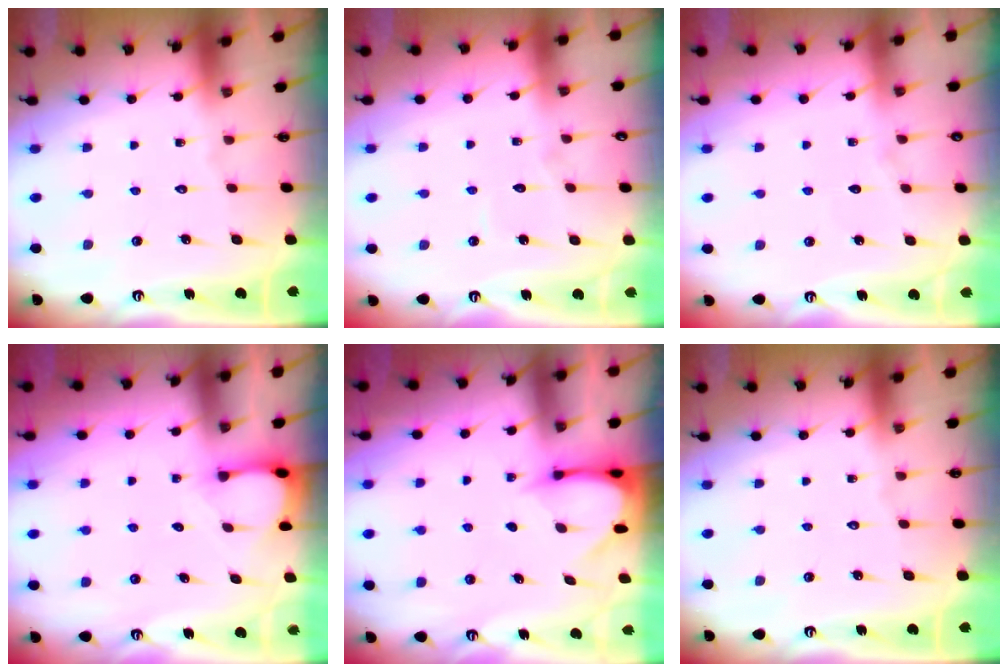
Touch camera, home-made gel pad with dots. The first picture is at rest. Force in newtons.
{"total": 2.7, "press": 2.7, "slide": 0.2}
{"total": 4.1, "press": 4.0, "slide": 0.6}
{"total": 3.1, "press": 3.1, "slide": 0.2}
{"total": 3.8, "press": 3.8, "slide": 0.2}
{"total": 0.0}